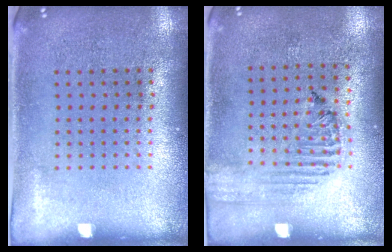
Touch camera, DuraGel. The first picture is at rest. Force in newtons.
{"total": 1.5, "press": 1.5, "slide": 0.3}